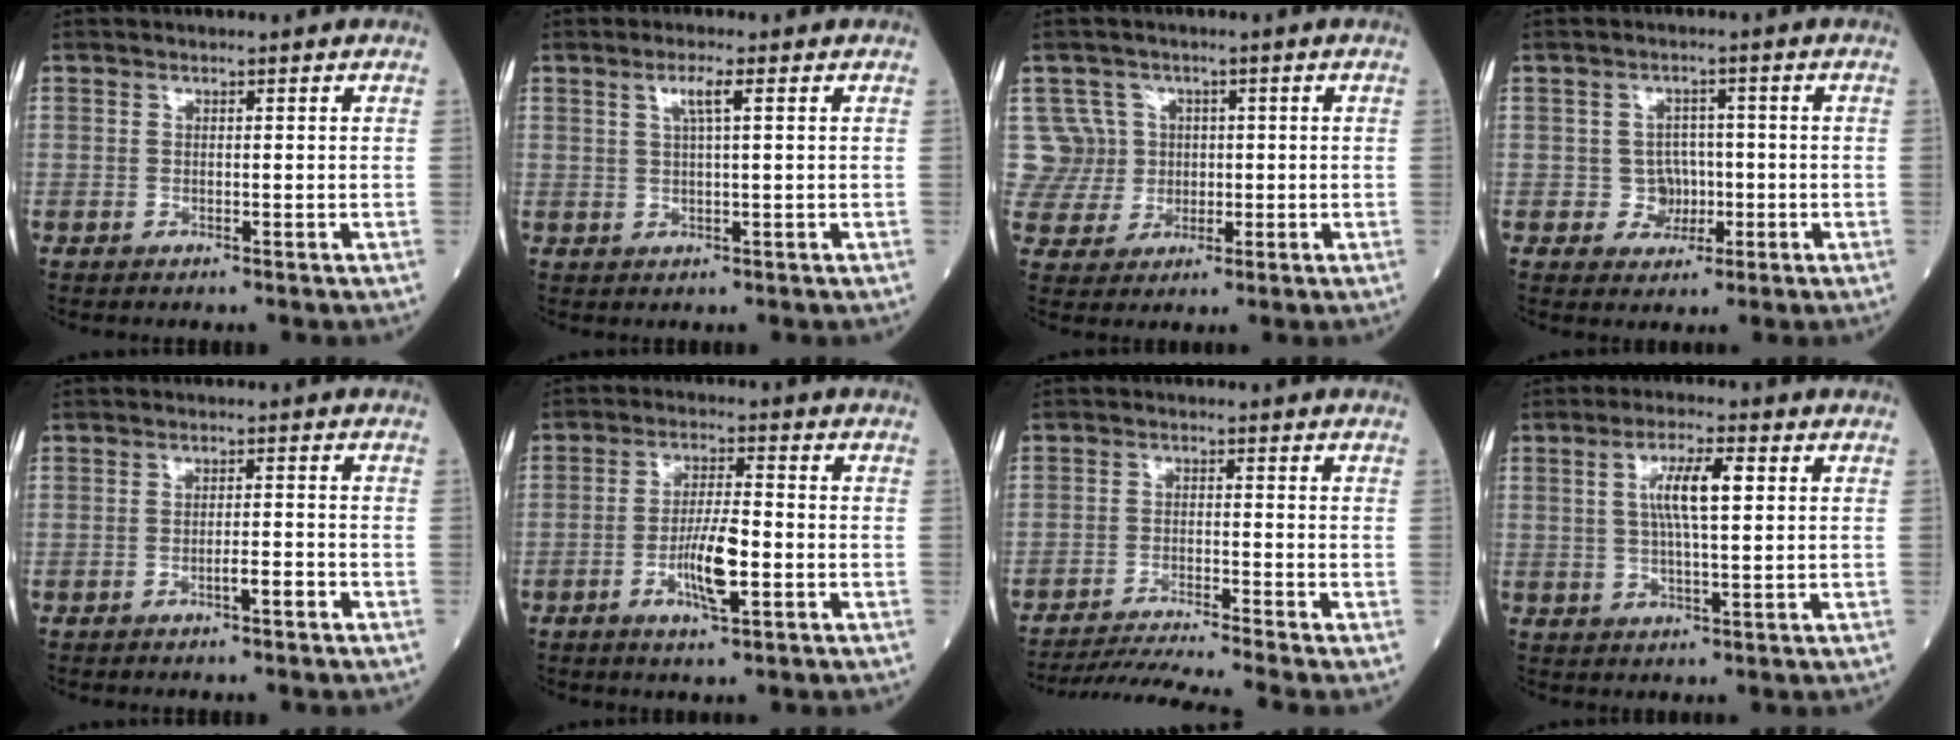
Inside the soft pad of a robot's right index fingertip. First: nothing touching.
{"total": 2.8, "force": [1.1, -0.1, 2.5], "torque": [-0.051, 0.005, 0.021]}
{"total": 7.1, "force": [1.4, 6.9, -0.5], "torque": [0.021, 0.026, 0.033]}
{"total": 3.4, "force": [-0.6, 3.3, 0.8], "torque": [-0.001, 0.009, -0.005]}
{"total": 2.1, "force": [-1.2, 0.2, 1.7], "torque": [-0.023, 0.002, -0.022]}
{"total": 7.0, "force": [-2.3, 1.0, 6.6], "torque": [-0.127, -0.001, -0.041]}
{"total": 9.1, "force": [-8.1, -2.6, 3.3], "torque": [-0.039, -0.023, -0.137]}
{"total": 6.8, "force": [1.6, 1.0, 6.6], "torque": [-0.125, 0.010, 0.030]}